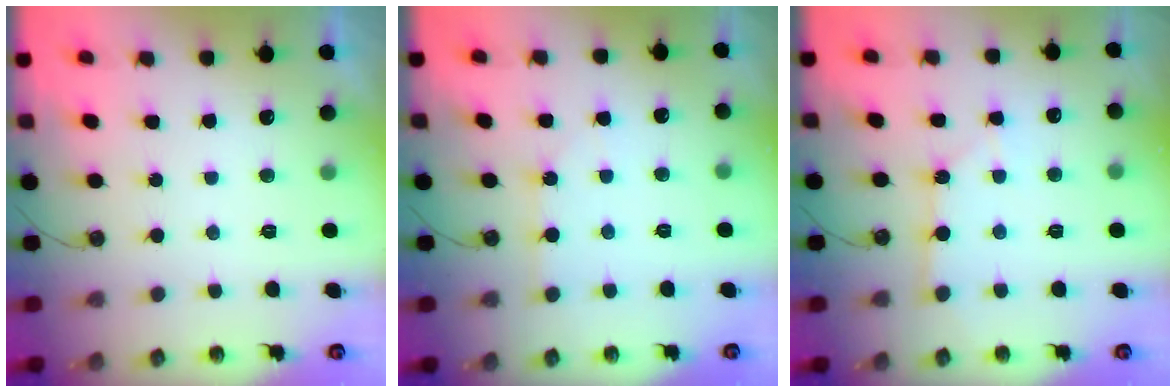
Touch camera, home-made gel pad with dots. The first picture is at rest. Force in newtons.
{"total": 3.9, "press": 3.9, "slide": 0.6}
{"total": 2.1, "press": 2.1, "slide": 0.3}